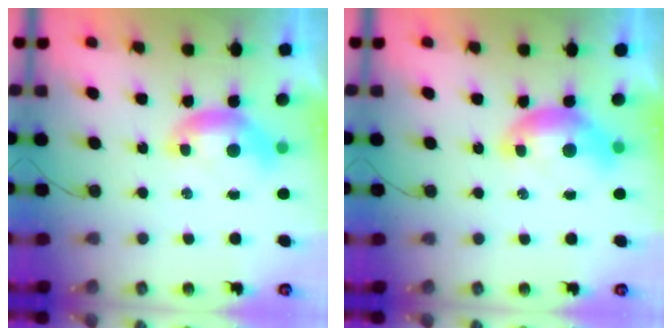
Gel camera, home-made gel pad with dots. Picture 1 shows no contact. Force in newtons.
{"total": 1.7, "press": 1.5, "slide": 0.6}